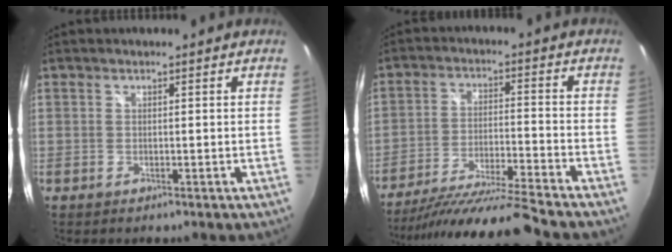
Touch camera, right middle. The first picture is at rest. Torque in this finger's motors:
{"motor_torque": [1.13, -1.01, 0.28, 0.11]}